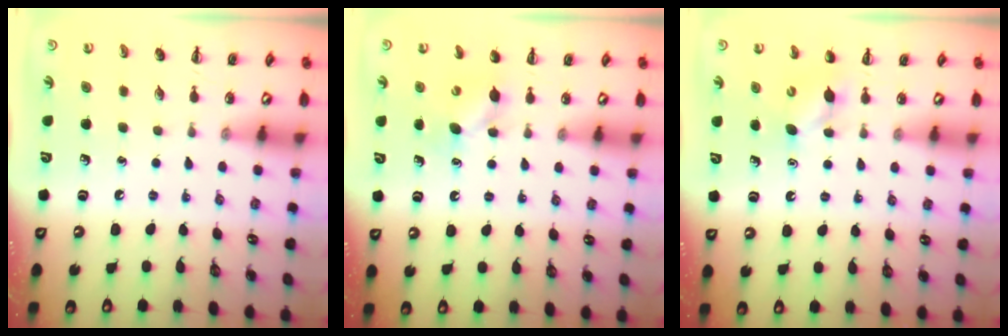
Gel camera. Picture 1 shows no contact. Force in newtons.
{"total": 4.7, "press": 4.5, "slide": 1.3}
{"total": 4.6, "press": 4.4, "slide": 1.3}